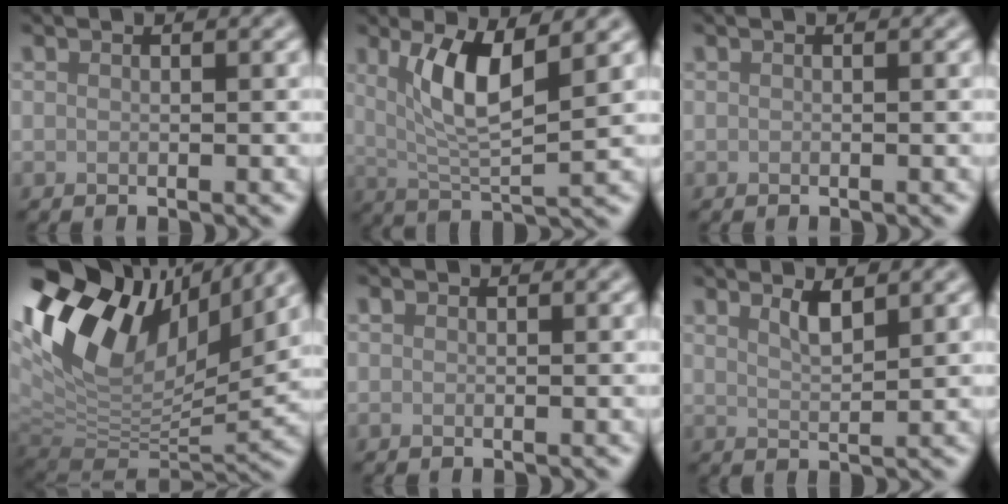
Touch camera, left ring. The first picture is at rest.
{"total": 5.4, "force": [1.2, 1.5, 5.1], "torque": [-0.100, -0.012, 0.025]}
{"total": 0.0}
{"total": 15.6, "force": [5.3, 9.5, 11.1], "torque": [-0.242, 0.022, 0.091]}
{"total": 0.7, "force": [-0.5, 0.4, 0.3], "torque": [-0.008, -0.001, -0.013]}
{"total": 1.7, "force": [0.6, 0.5, 1.5], "torque": [-0.028, -0.008, 0.009]}